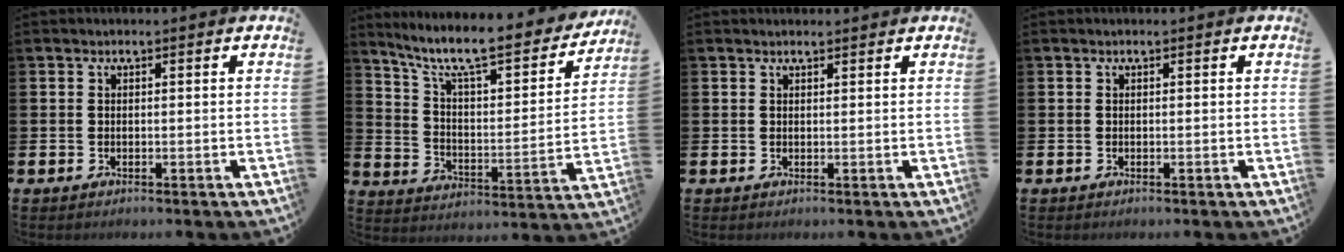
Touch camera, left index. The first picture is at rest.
{"total": 10.2, "force": [8.5, 2.1, 5.2], "torque": [-0.125, -0.060, 0.140]}
{"total": 0.8, "force": [0.8, 0.1, 0.1], "torque": [0.005, -0.002, 0.013]}
{"total": 0.0}